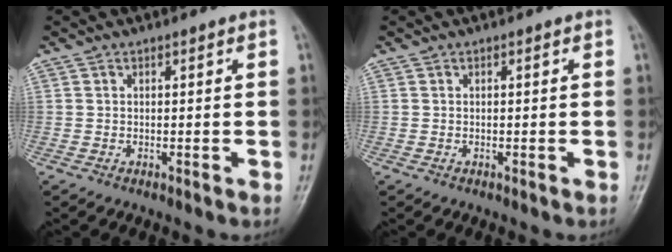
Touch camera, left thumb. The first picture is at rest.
{"total": 0.0}